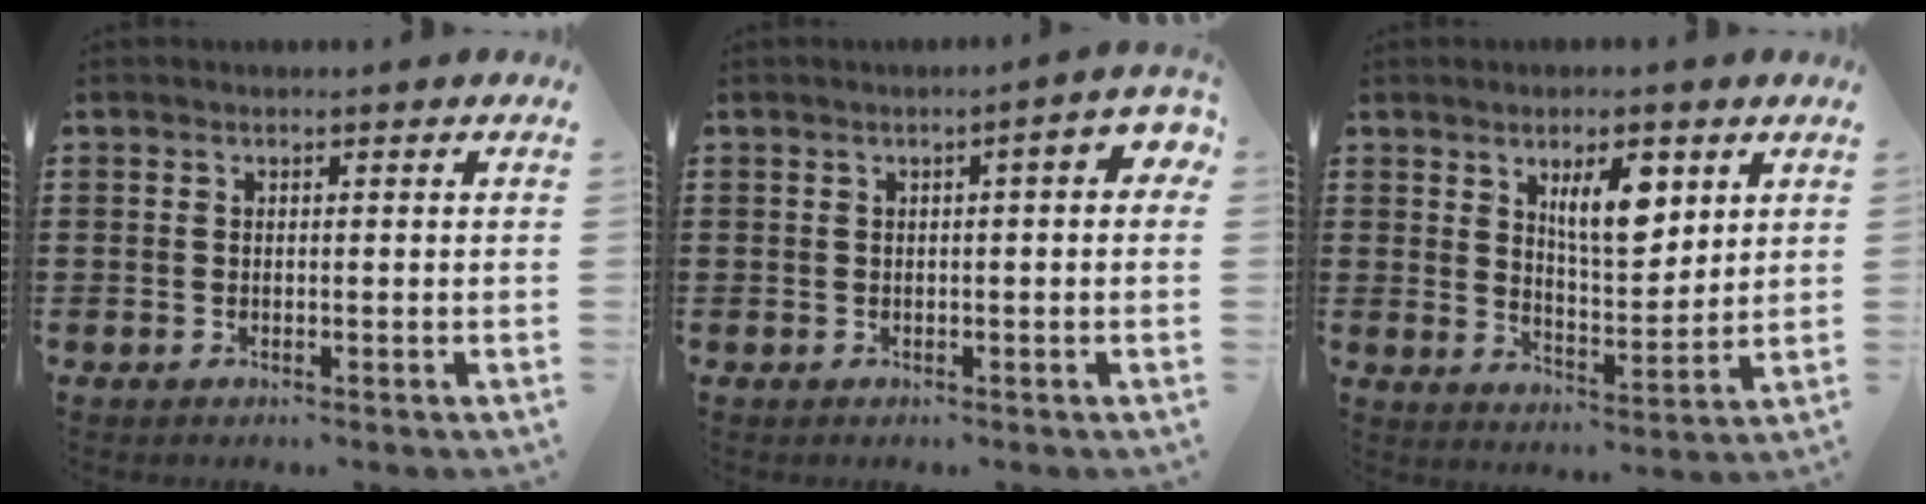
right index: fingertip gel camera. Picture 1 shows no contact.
{"total": 2.5, "force": [0.0, 0.3, 2.4], "torque": [-0.042, 0.001, 0.000]}
{"total": 8.2, "force": [4.0, 3.4, 6.4], "torque": [-0.103, -0.007, 0.063]}